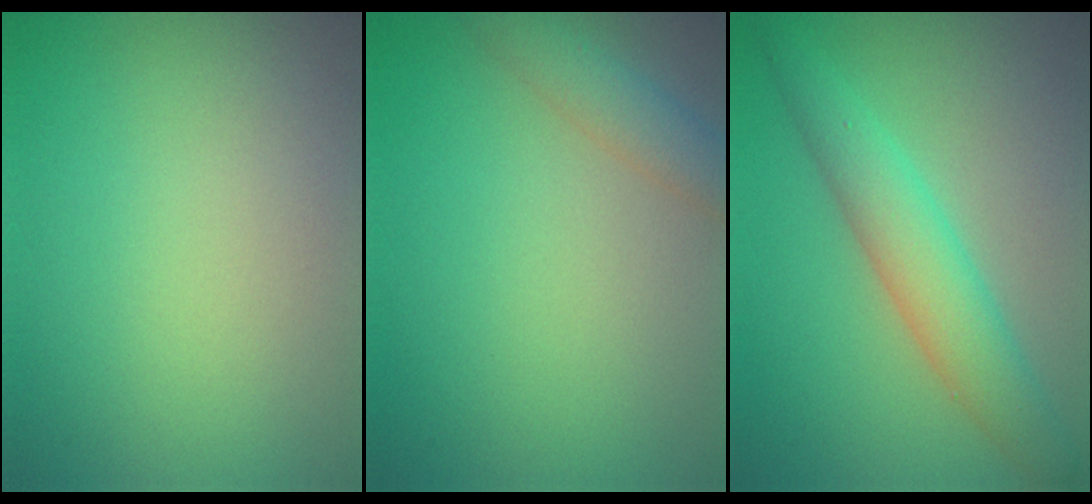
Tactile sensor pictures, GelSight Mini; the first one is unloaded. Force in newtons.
{"total": 2.3, "press": 2.3, "slide": 0.1}
{"total": 4.4, "press": 4.4, "slide": 0.2}